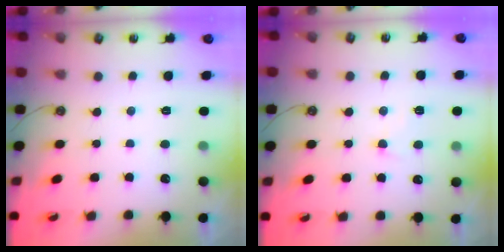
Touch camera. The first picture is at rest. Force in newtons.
{"total": 0.9, "press": 0.7, "slide": 0.5}